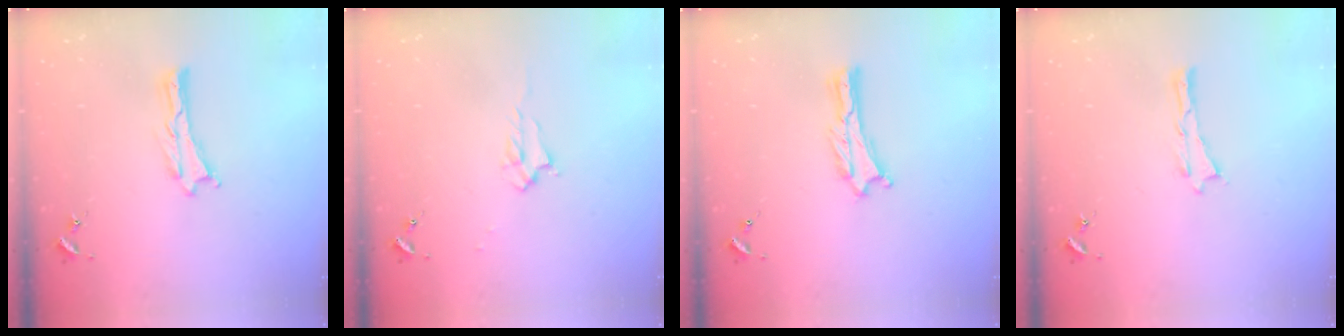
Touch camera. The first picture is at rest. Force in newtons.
{"total": 1.7, "press": 1.6, "slide": 0.2}
{"total": 0.0}
{"total": 0.0}